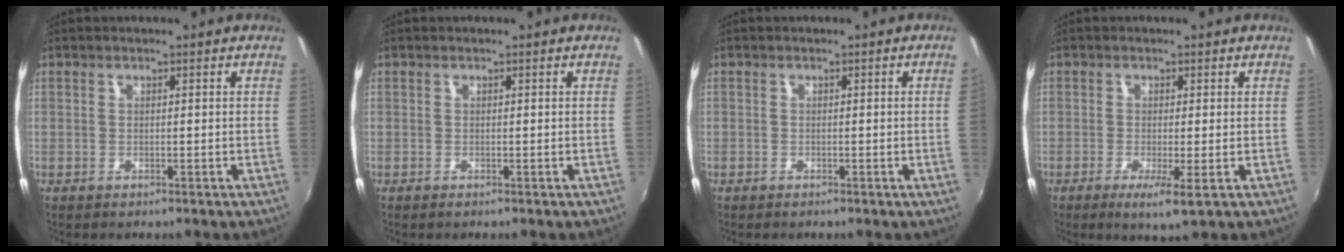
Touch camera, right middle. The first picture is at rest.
{"total": 0.0}
{"total": 0.8, "force": [-0.1, -0.5, 0.6], "torque": [-0.005, -0.004, -0.004]}
{"total": 3.7, "force": [-1.4, -0.1, 3.5], "torque": [-0.072, -0.013, -0.024]}